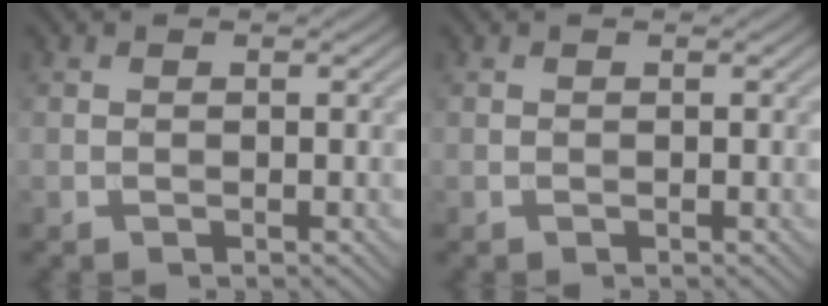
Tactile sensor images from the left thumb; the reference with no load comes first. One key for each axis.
{"total": 0.0}